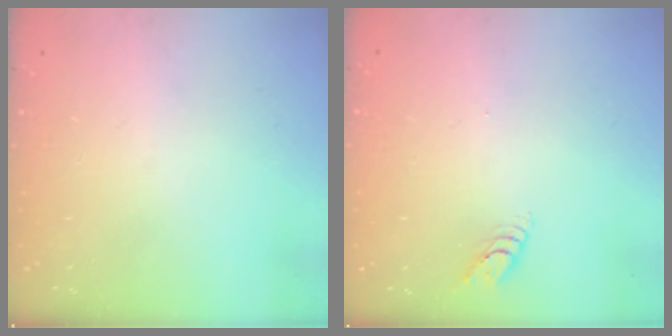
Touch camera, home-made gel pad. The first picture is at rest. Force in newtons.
{"total": 3.6, "press": 3.5, "slide": 0.3}